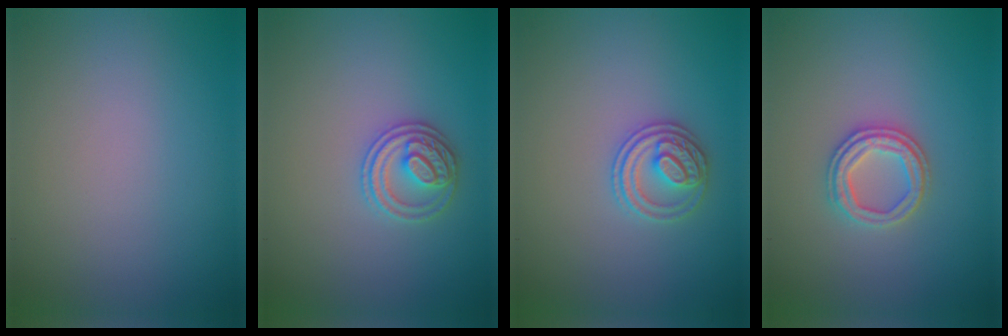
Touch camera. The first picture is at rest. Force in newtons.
{"total": 2.7, "press": 2.7, "slide": 0.6}
{"total": 2.7, "press": 2.6, "slide": 0.5}
{"total": 2.8, "press": 2.6, "slide": 1.0}